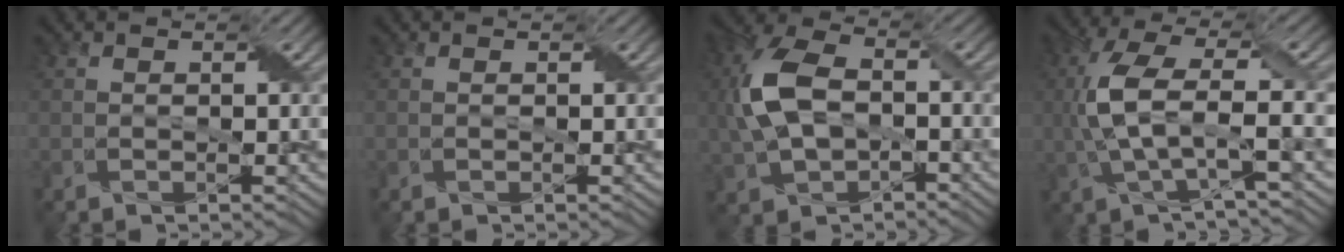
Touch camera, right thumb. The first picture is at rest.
{"total": 0.0}
{"total": 10.2, "force": [-0.5, 6.5, 7.9], "torque": [-0.205, 0.007, -0.013]}
{"total": 8.5, "force": [-0.1, 2.9, 8.0], "torque": [-0.179, 0.014, -0.006]}